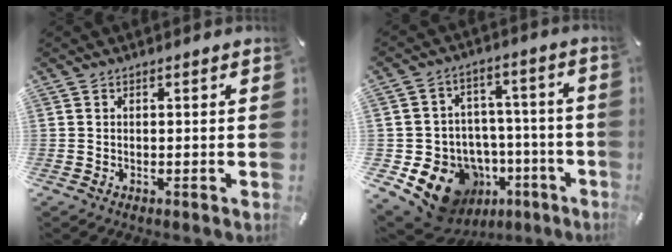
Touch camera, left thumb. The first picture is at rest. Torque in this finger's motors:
{"motor_torque": [-0.01, 1.13, 0.34, 0.09, 0.13]}